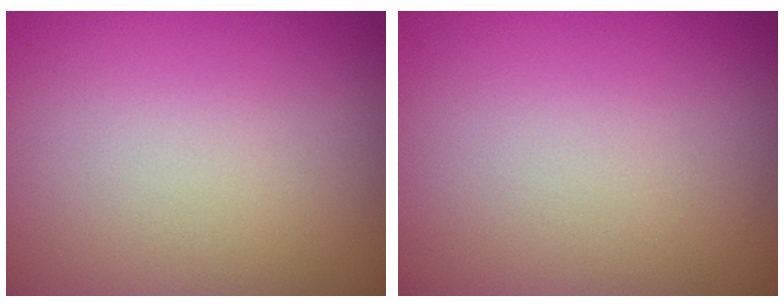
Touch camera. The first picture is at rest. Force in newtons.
{"total": 0.0}